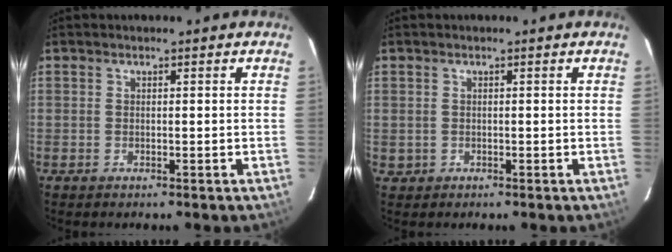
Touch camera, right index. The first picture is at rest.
{"total": 1.4, "force": [-0.1, 1.4, 0.1], "torque": [-0.001, 0.003, 0.002]}